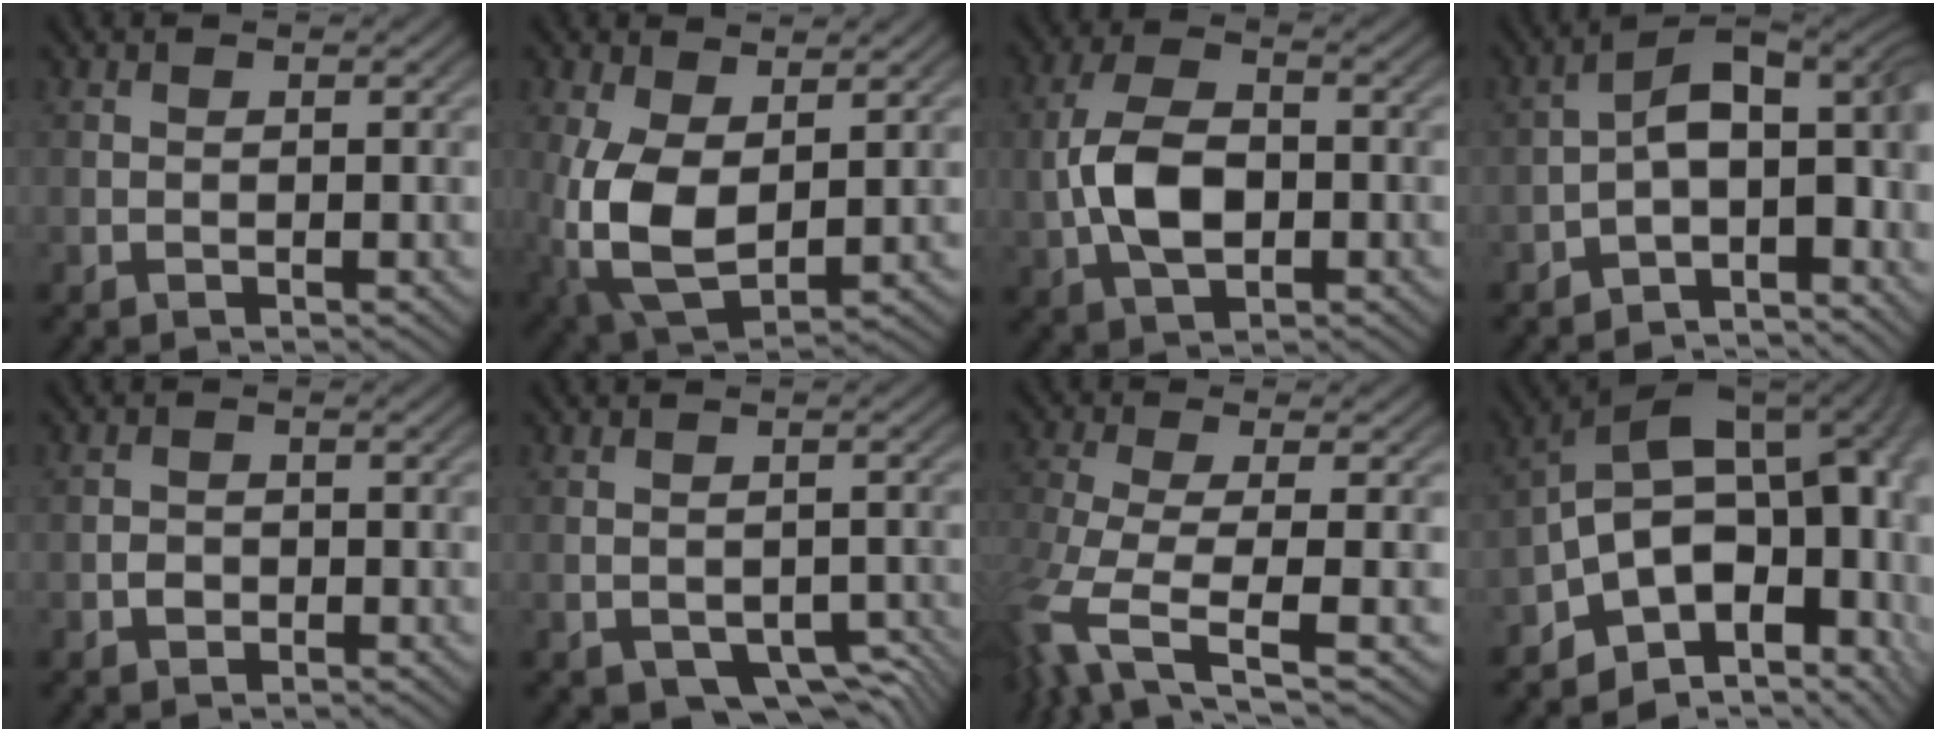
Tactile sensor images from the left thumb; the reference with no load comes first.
{"total": 10.2, "force": [0.5, 5.8, 8.4], "torque": [-0.216, -0.007, 0.011]}
{"total": 8.0, "force": [-1.2, 4.6, 6.4], "torque": [-0.144, 0.003, -0.027]}
{"total": 9.1, "force": [-3.7, 5.0, 6.5], "torque": [-0.086, -0.003, -0.075]}
{"total": 1.5, "force": [-0.7, 1.2, 0.6], "torque": [-0.008, 0.000, -0.015]}
{"total": 5.9, "force": [-3.5, 3.4, 3.4], "torque": [-0.052, -0.009, -0.042]}
{"total": 7.8, "force": [-3.3, 2.2, 6.7], "torque": [-0.150, -0.009, -0.073]}
{"total": 17.4, "force": [-3.7, 11.2, 12.8], "torque": [-0.179, -0.025, -0.030]}